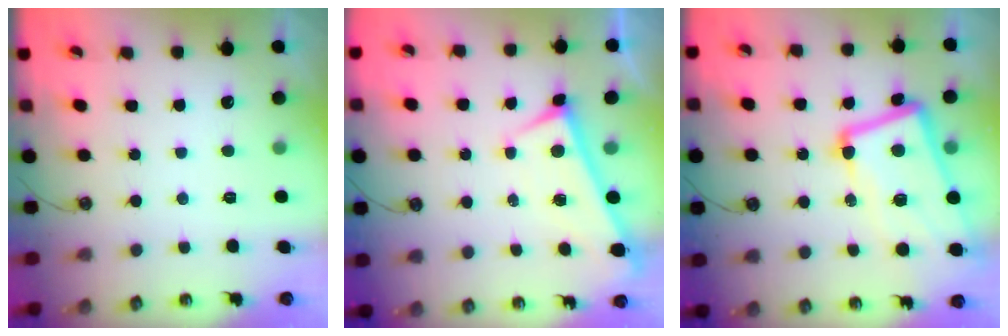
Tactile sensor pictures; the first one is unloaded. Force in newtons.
{"total": 0.0}
{"total": 14.4, "press": 14.1, "slide": 2.7}